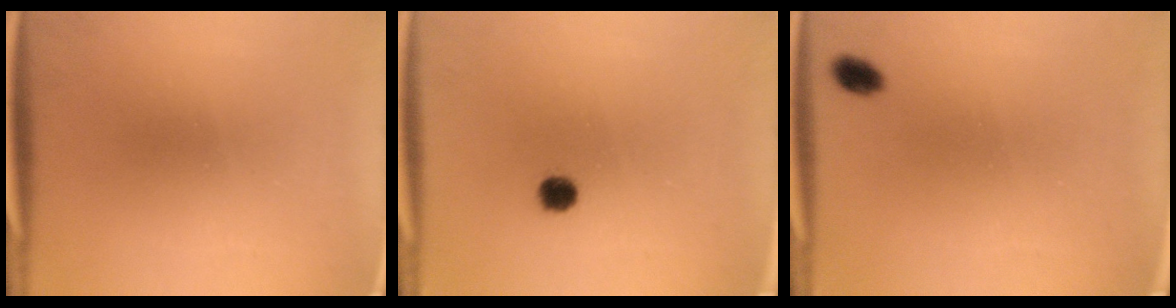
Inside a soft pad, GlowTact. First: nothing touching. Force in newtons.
{"total": 2.8}
{"total": 2.2}